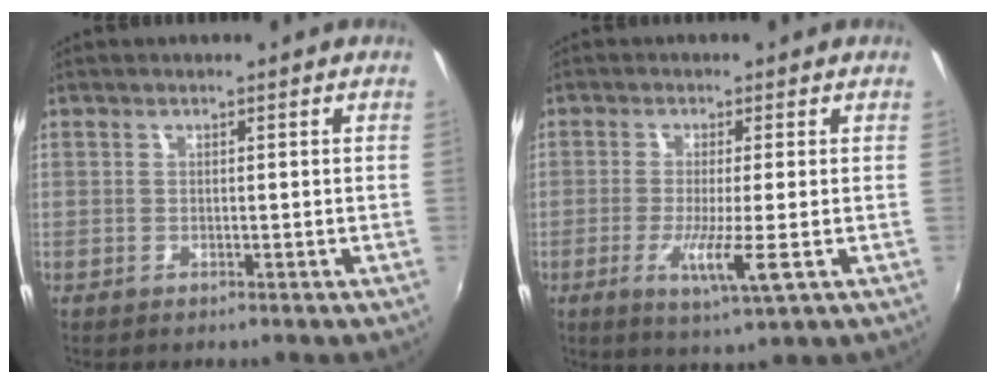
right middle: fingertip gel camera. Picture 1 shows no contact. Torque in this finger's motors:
{"motor_torque": [1.51, -0.63, 0.47, 0.14]}